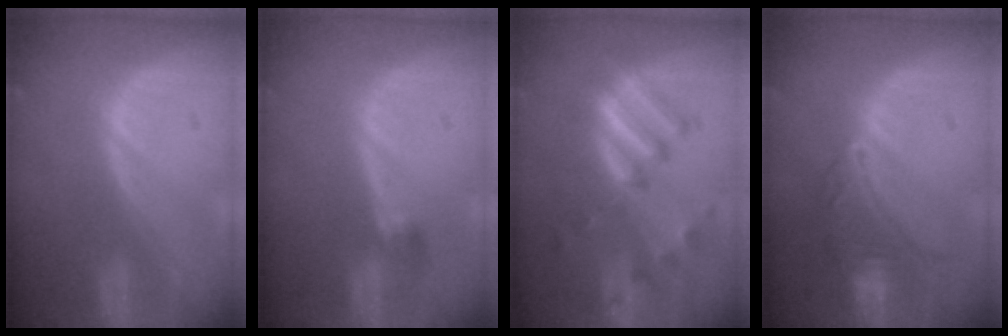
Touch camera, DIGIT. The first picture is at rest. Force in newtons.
{"total": 2.8, "press": 2.6, "slide": 1.0}
{"total": 9.5, "press": 8.2, "slide": 4.9}
{"total": 6.9, "press": 6.8, "slide": 1.2}